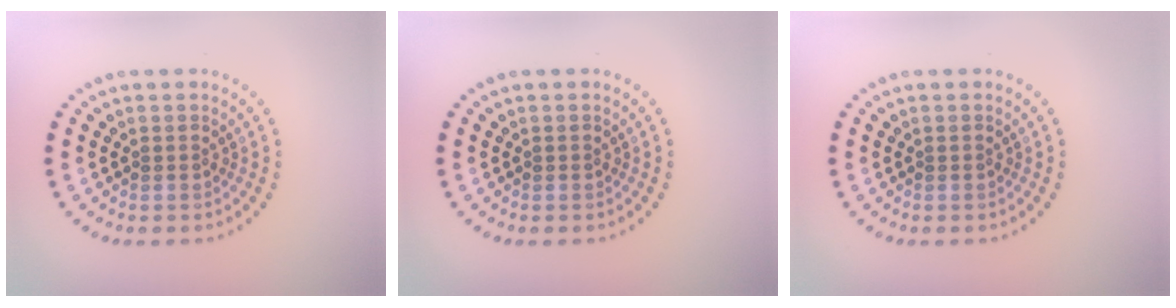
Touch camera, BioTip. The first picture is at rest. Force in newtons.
{"total": 0.0}
{"total": 0.0}